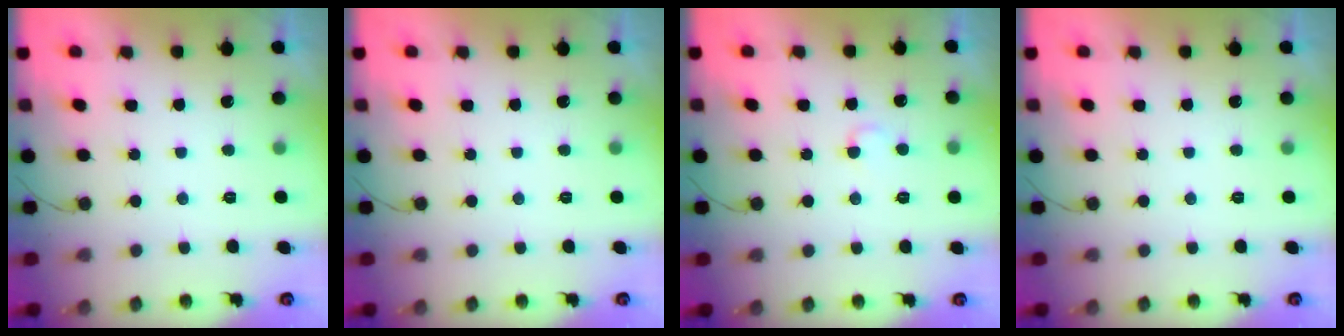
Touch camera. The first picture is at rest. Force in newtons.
{"total": 0.0}
{"total": 3.3, "press": 3.3, "slide": 0.4}
{"total": 0.0}